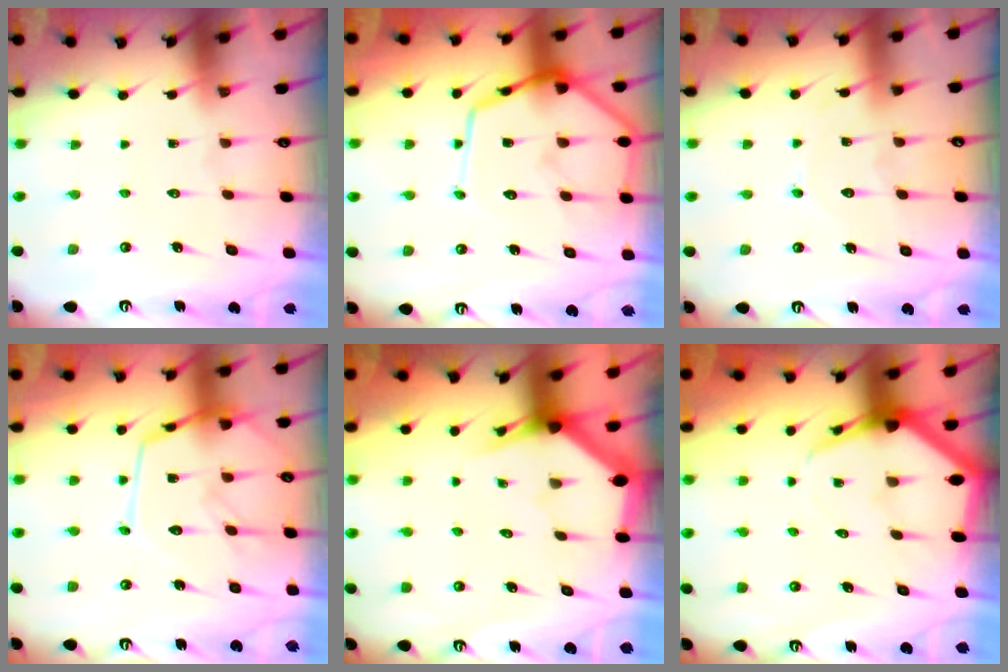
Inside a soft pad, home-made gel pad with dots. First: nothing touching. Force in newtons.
{"total": 14.6, "press": 14.5, "slide": 1.4}
{"total": 6.3, "press": 6.3, "slide": 0.7}
{"total": 14.3, "press": 14.3, "slide": 1.1}
{"total": 2.9, "press": 2.9, "slide": 0.0}
{"total": 5.0, "press": 5.0, "slide": 0.6}